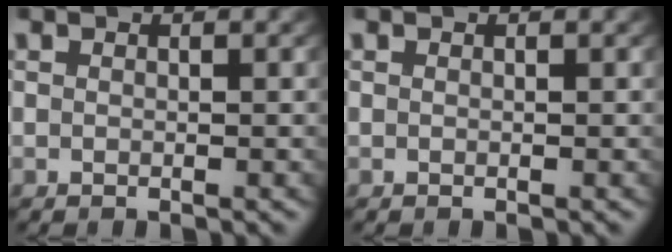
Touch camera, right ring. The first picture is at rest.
{"total": 0.0}